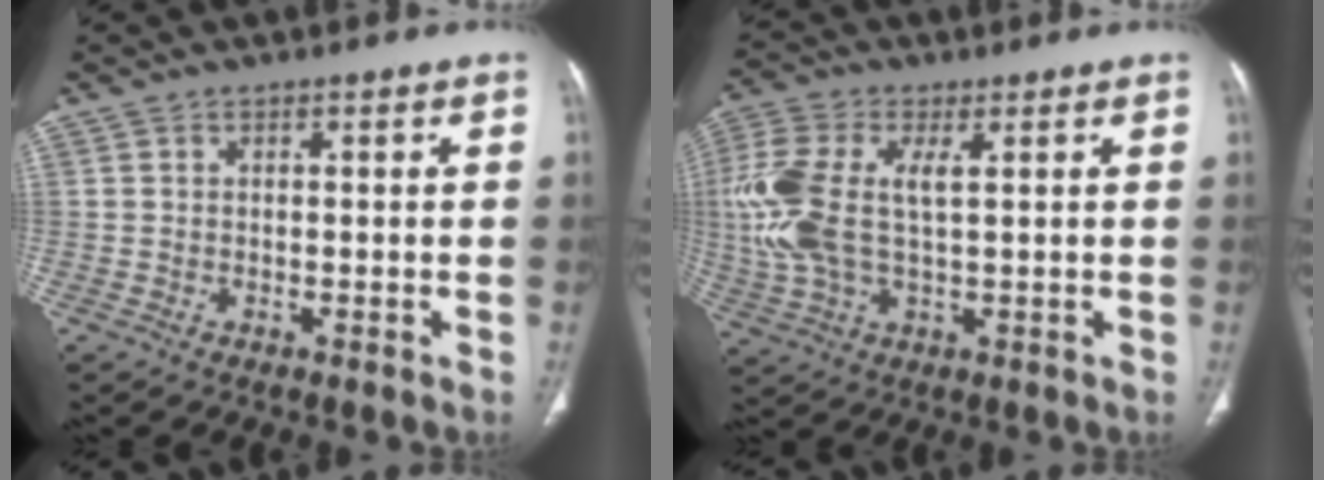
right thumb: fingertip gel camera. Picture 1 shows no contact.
{"total": 13.2, "force": [2.1, 6.7, 11.2], "torque": [-0.280, 0.012, 0.044]}